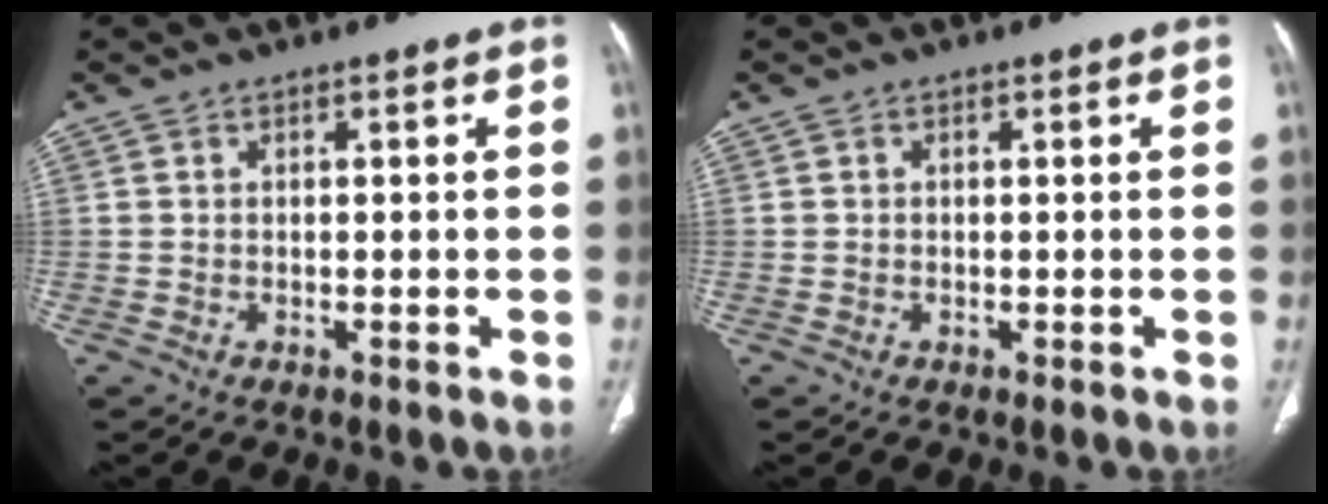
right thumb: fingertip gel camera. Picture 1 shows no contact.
{"total": 0.0}